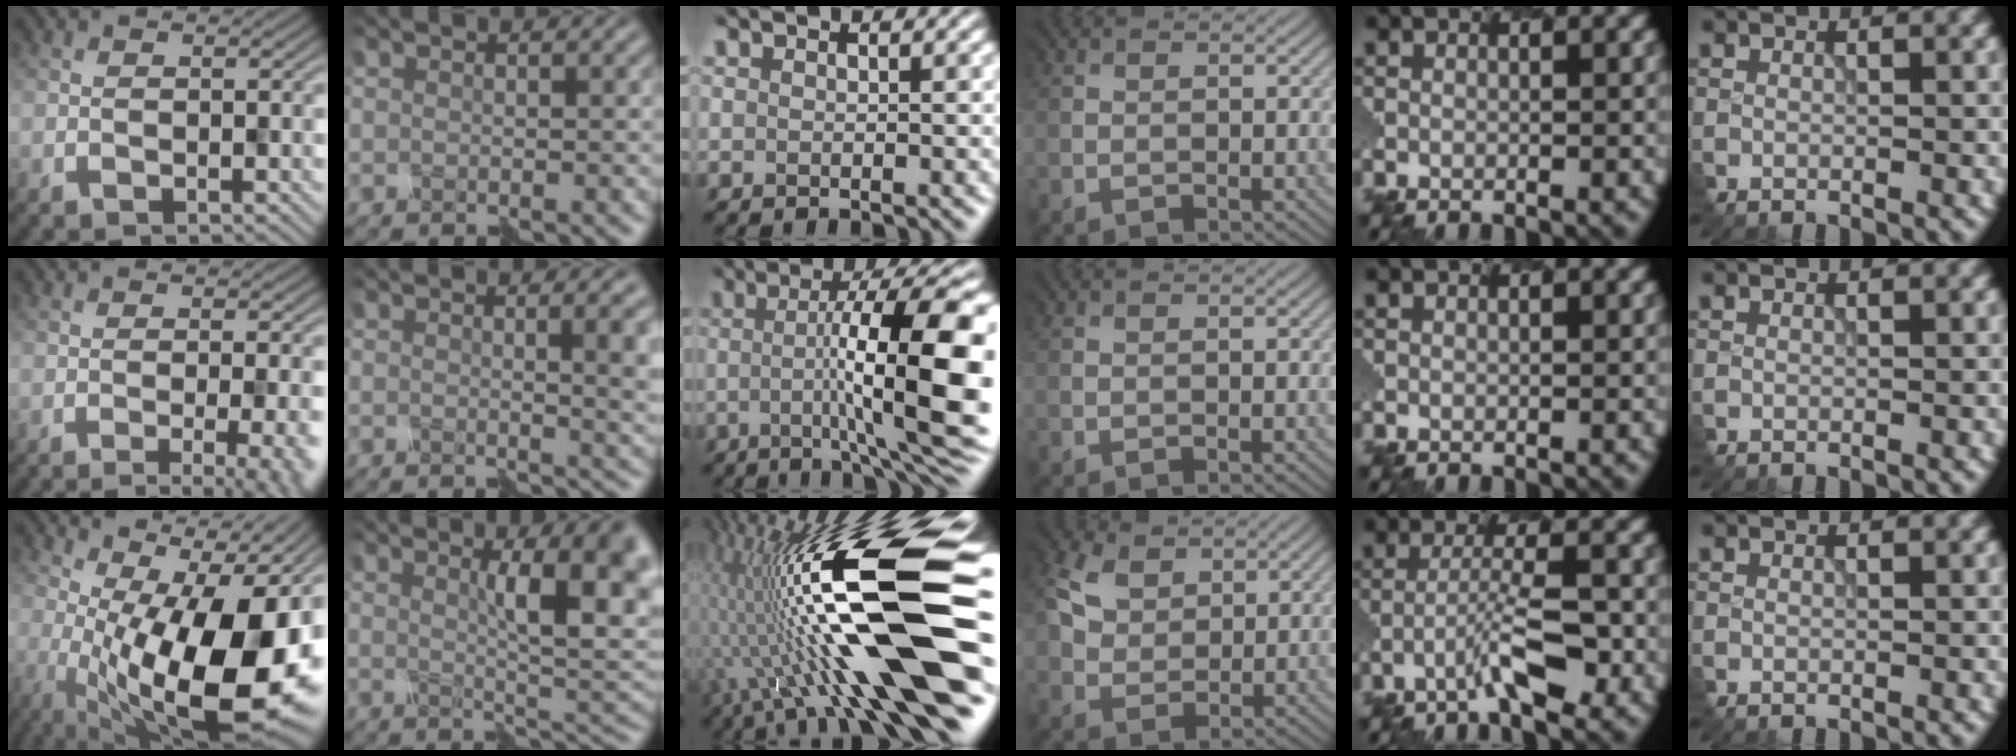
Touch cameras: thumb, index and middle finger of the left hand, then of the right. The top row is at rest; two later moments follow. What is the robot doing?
{"motion": "disassemble", "object": "hinged jar"}